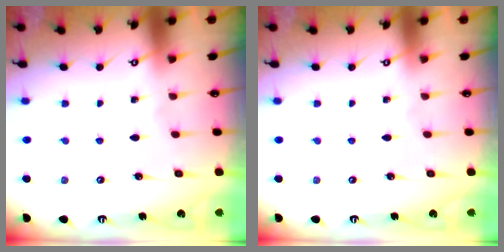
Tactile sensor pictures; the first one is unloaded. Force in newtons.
{"total": 0.0}